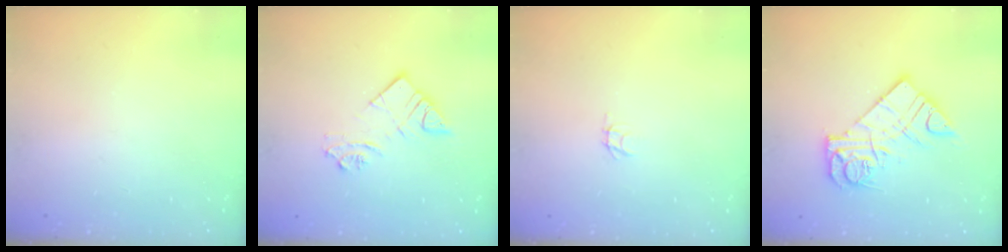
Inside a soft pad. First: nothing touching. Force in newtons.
{"total": 9.8, "press": 9.7, "slide": 0.9}
{"total": 1.8, "press": 1.8, "slide": 0.1}
{"total": 13.7, "press": 13.7, "slide": 1.4}